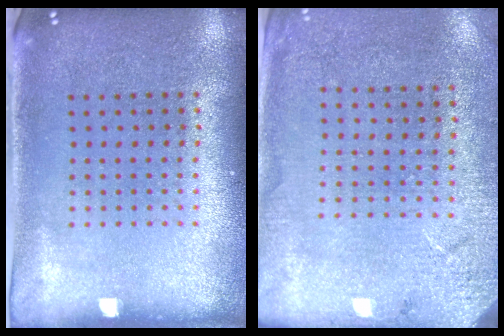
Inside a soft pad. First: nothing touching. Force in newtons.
{"total": 2.6, "press": 2.5, "slide": 0.7}